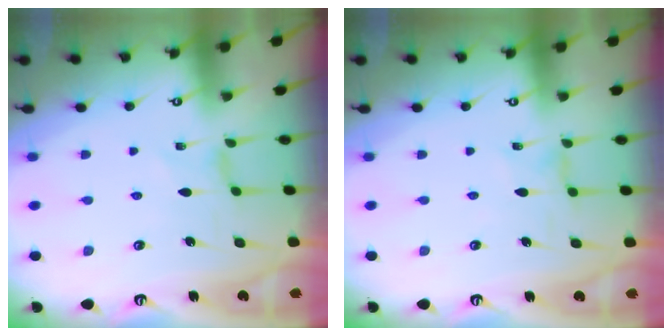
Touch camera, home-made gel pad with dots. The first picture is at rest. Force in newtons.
{"total": 0.0}